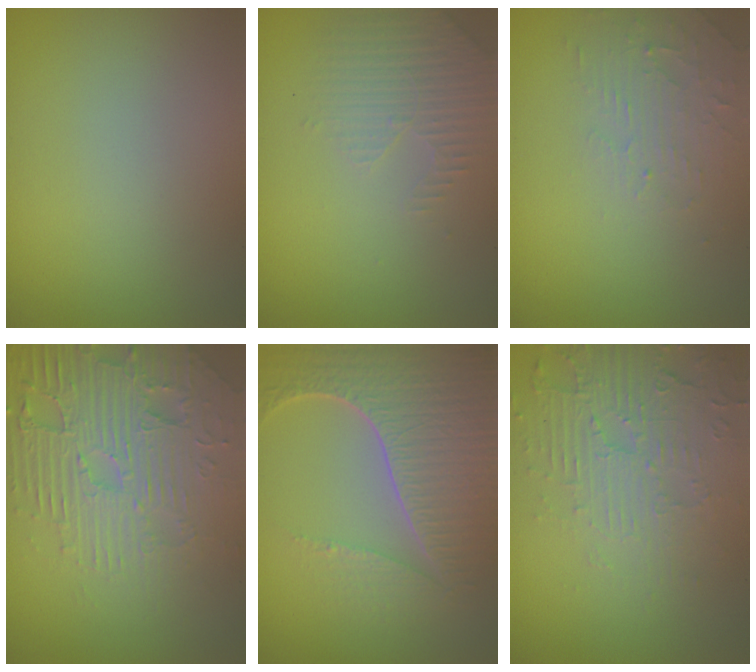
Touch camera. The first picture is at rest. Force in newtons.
{"total": 2.8, "press": 2.7, "slide": 0.8}
{"total": 2.4, "press": 2.3, "slide": 0.5}
{"total": 7.1, "press": 5.5, "slide": 4.6}
{"total": 7.5, "press": 5.6, "slide": 5.0}
{"total": 5.5, "press": 3.6, "slide": 4.1}